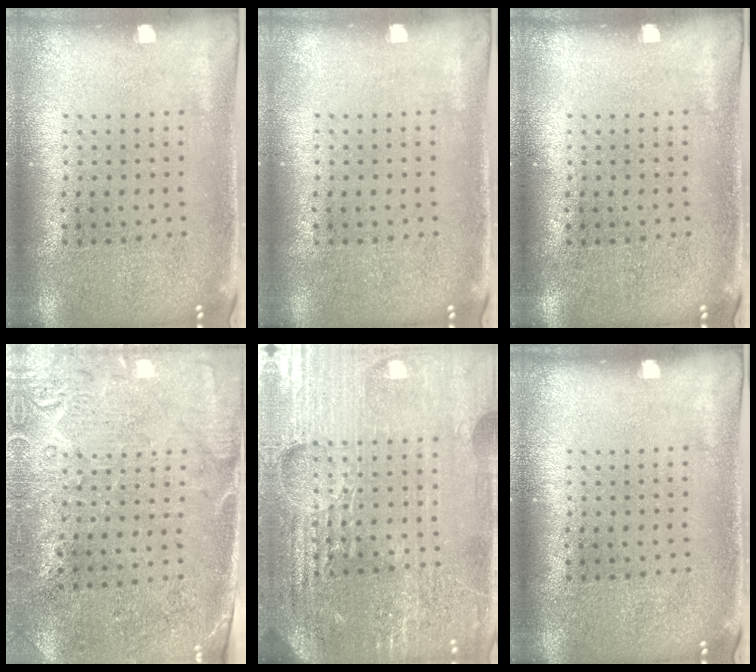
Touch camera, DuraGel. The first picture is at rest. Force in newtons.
{"total": 0.0}
{"total": 0.0}
{"total": 2.8, "press": 2.4, "slide": 1.4}
{"total": 5.1, "press": 4.7, "slide": 1.9}
{"total": 0.0}